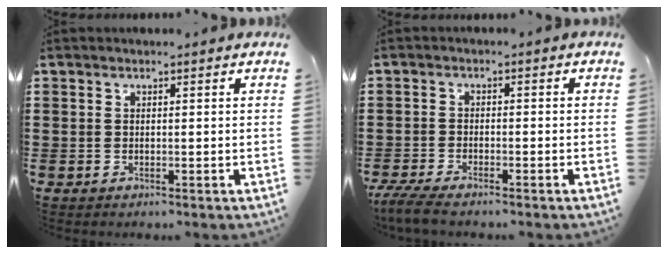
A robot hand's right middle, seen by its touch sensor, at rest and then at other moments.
{"total": 3.7, "force": [-3.4, 0.3, 1.5], "torque": [-0.045, -0.012, -0.071]}